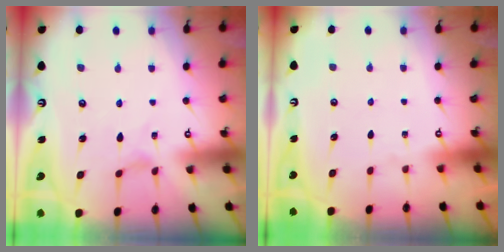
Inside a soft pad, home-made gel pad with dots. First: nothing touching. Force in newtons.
{"total": 0.0}